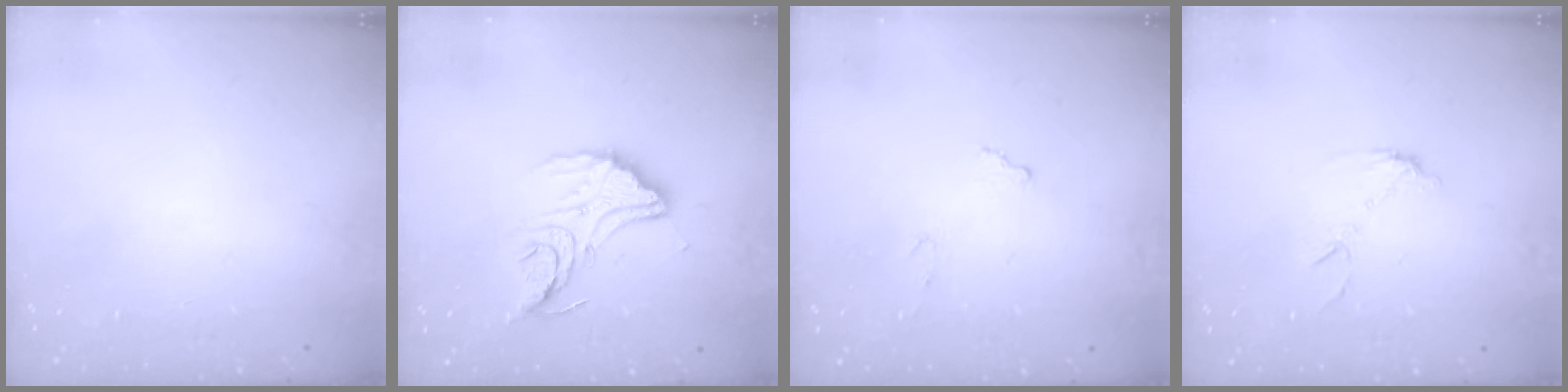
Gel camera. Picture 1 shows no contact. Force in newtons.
{"total": 14.7, "press": 14.6, "slide": 1.4}
{"total": 7.1, "press": 7.1, "slide": 0.4}
{"total": 6.1, "press": 6.1, "slide": 0.4}